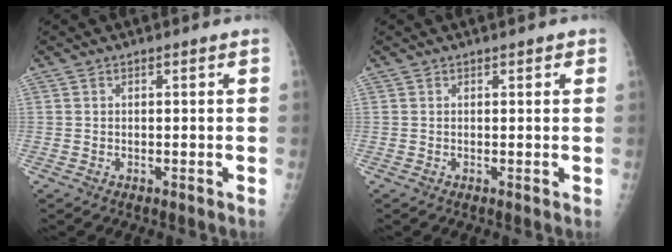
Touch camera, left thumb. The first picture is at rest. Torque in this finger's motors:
{"motor_torque": [-0.37, -0.05, 0.11, 0.20, -0.02]}